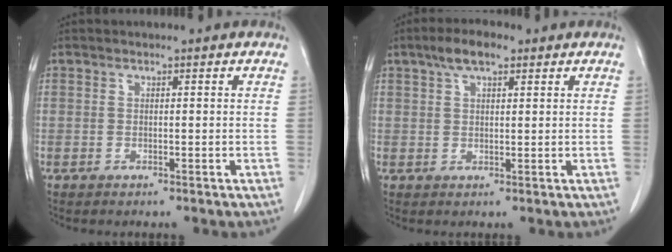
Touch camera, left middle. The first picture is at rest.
{"total": 4.3, "force": [2.7, 1.6, 3.0], "torque": [-0.062, 0.013, 0.049]}